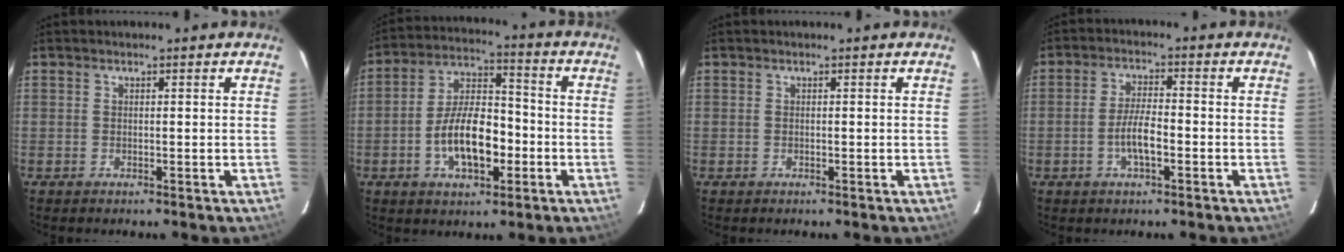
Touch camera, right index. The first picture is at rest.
{"total": 12.2, "force": [-3.8, 5.7, 10.1], "torque": [-0.195, 0.016, -0.060]}
{"total": 0.0}
{"total": 5.2, "force": [-2.0, 1.3, 4.6], "torque": [-0.094, 0.004, -0.037]}